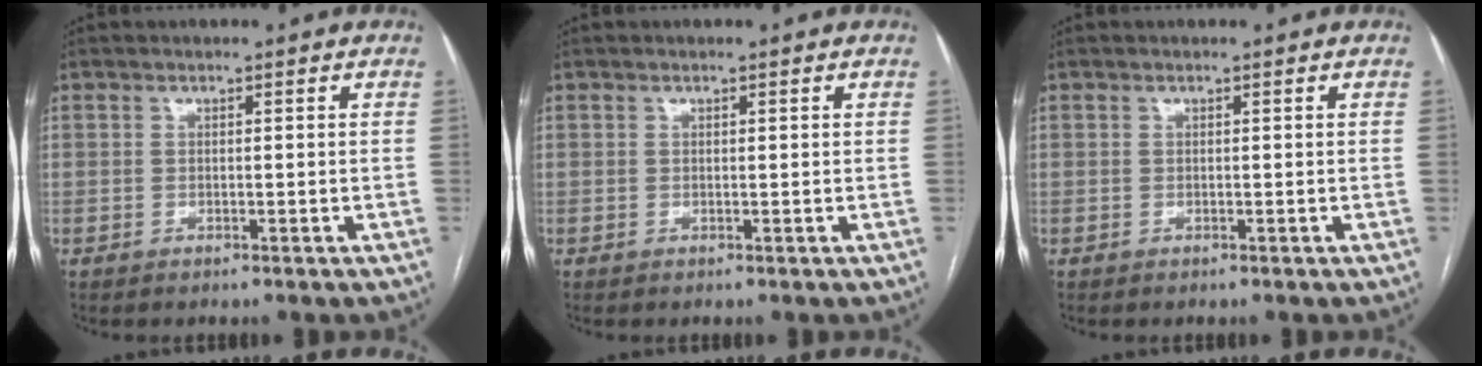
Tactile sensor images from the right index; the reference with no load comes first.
{"total": 0.0}
{"total": 0.0}